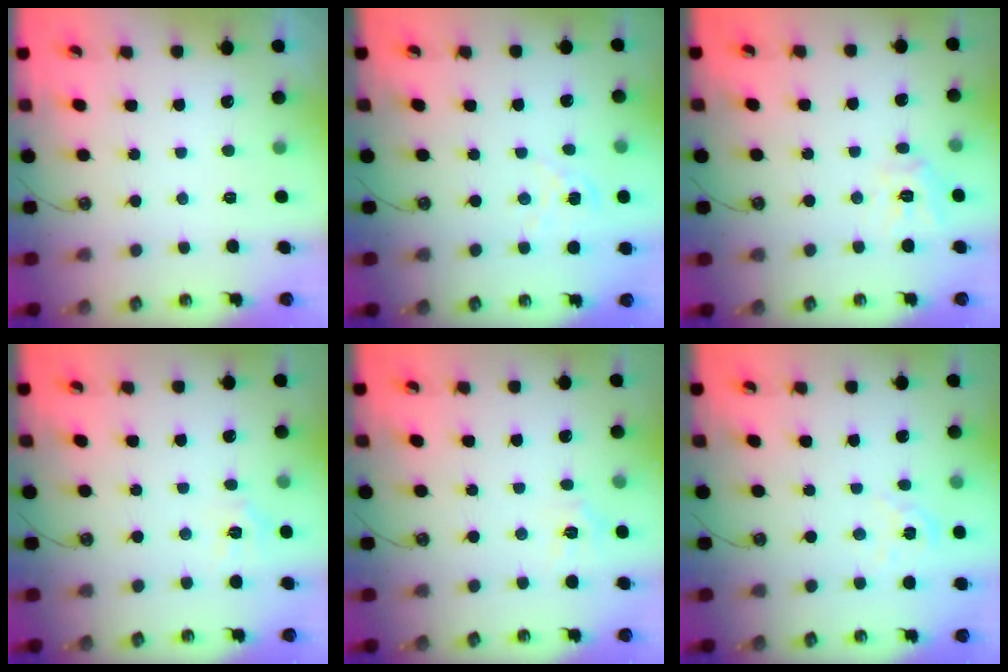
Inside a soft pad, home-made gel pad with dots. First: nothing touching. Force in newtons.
{"total": 1.2, "press": 1.1, "slide": 0.2}
{"total": 10.1, "press": 10.0, "slide": 0.9}
{"total": 3.3, "press": 3.3, "slide": 0.4}
{"total": 3.3, "press": 3.3, "slide": 0.4}
{"total": 2.7, "press": 2.7, "slide": 0.3}